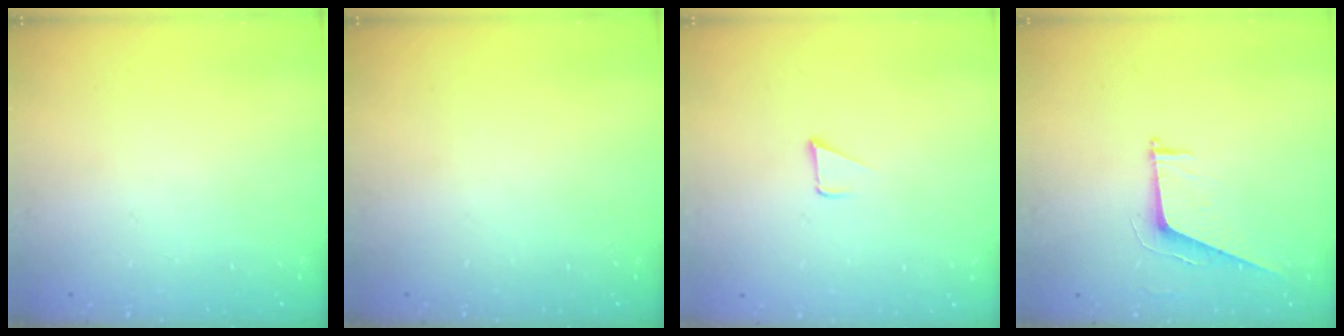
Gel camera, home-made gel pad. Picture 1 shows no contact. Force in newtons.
{"total": 0.0}
{"total": 1.7, "press": 1.7, "slide": 0.1}
{"total": 6.5, "press": 6.5, "slide": 0.2}